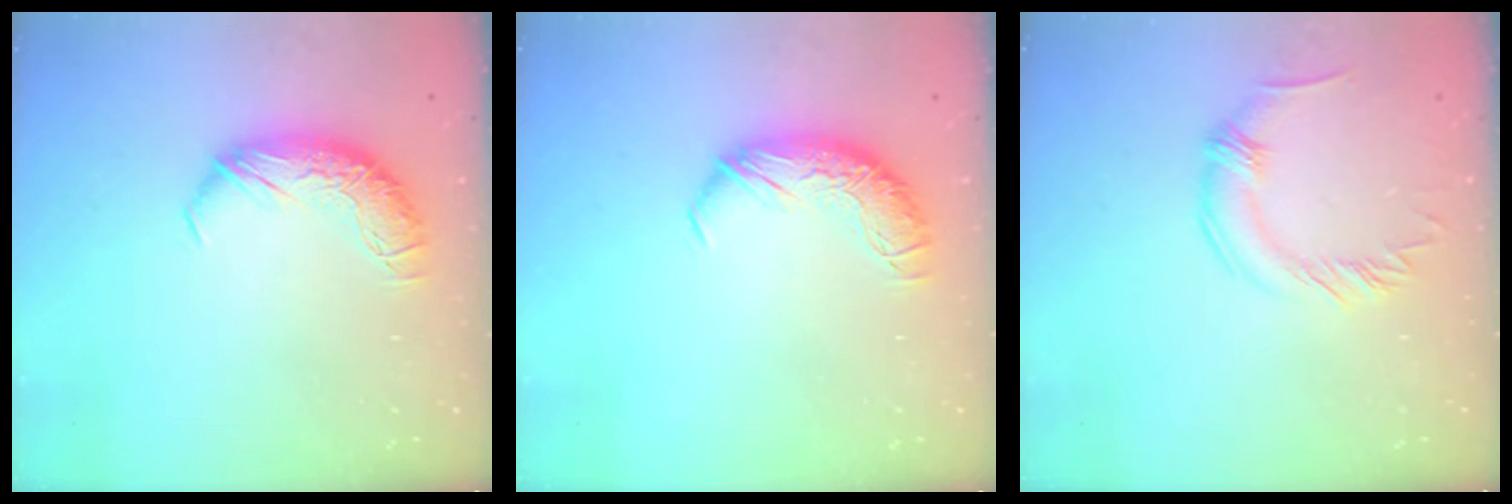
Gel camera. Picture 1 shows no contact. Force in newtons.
{"total": 0.0}
{"total": 0.0}